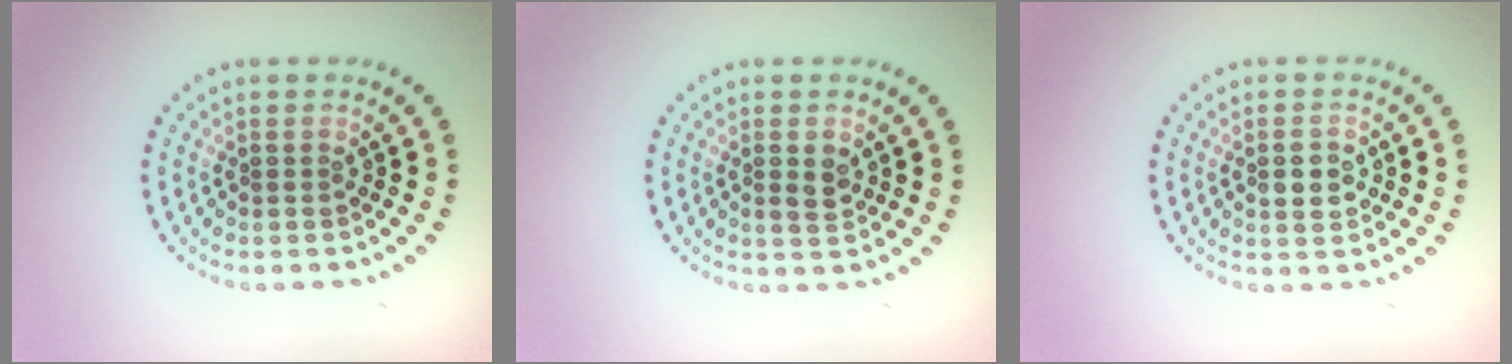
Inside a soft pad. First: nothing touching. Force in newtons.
{"total": 1.7, "press": 1.7, "slide": 0.1}
{"total": 2.2, "press": 2.2, "slide": 0.1}